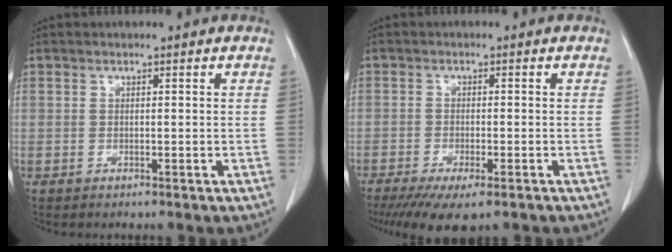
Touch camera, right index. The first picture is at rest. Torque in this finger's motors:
{"motor_torque": [1.10, -1.04, 0.51, 0.10]}